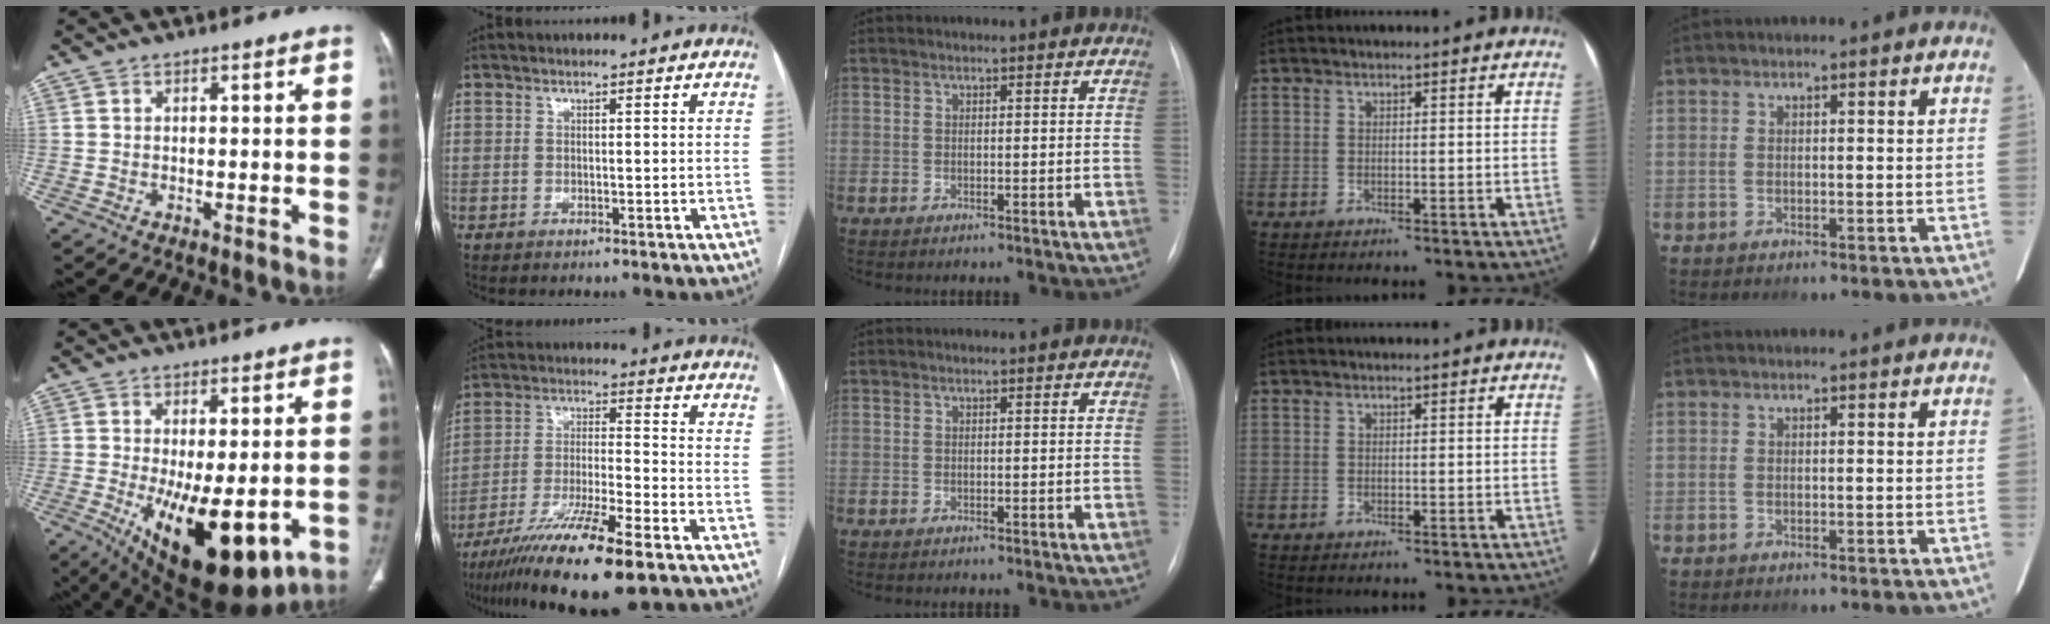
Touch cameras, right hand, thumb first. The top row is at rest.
{"thumb": {"total": 17.6, "force": [-4.8, 7.2, 15.3], "torque": [-0.222, -0.026, -0.050]}, "index": {"total": 15.9, "force": [-10.3, 1.2, 12.0], "torque": [-0.220, -0.041, -0.183]}}